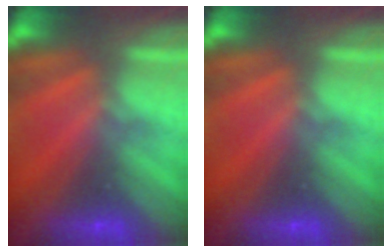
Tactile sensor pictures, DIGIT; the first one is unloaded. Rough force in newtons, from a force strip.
{"total": 0.0}